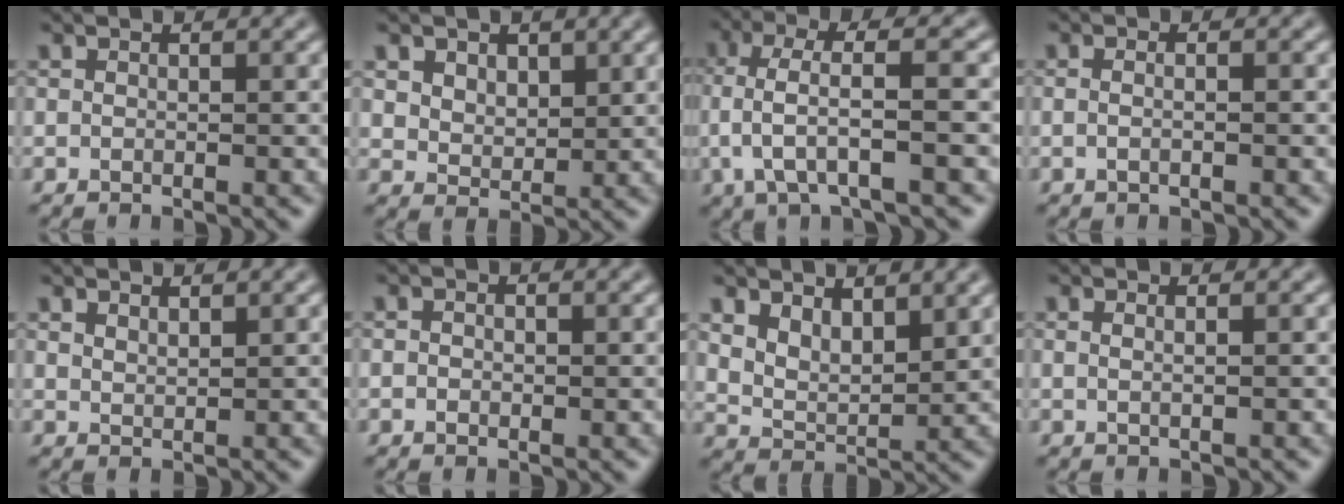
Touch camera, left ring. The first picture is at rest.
{"total": 3.2, "force": [1.7, 2.2, 1.5], "torque": [-0.038, -0.005, 0.030]}
{"total": 5.2, "force": [0.0, 1.1, 5.1], "torque": [-0.105, 0.008, 0.002]}
{"total": 2.7, "force": [0.5, 1.5, 2.2], "torque": [-0.009, 0.010, -0.021]}
{"total": 1.0, "force": [0.9, 0.2, 0.4], "torque": [-0.010, -0.002, 0.018]}
{"total": 1.1, "force": [-0.1, 0.7, 0.9], "torque": [-0.015, -0.002, -0.002]}
{"total": 3.8, "force": [2.2, 2.1, 2.3], "torque": [-0.051, -0.011, 0.045]}
{"total": 1.2, "force": [0.4, 0.5, 1.1], "torque": [-0.007, -0.009, -0.004]}